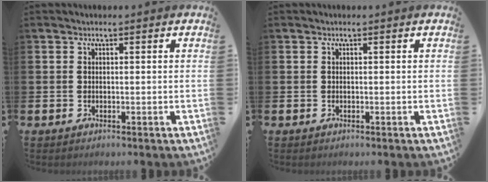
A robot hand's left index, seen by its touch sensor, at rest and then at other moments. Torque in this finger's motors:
{"motor_torque": [0.00, 0.00, 0.00, 0.00]}